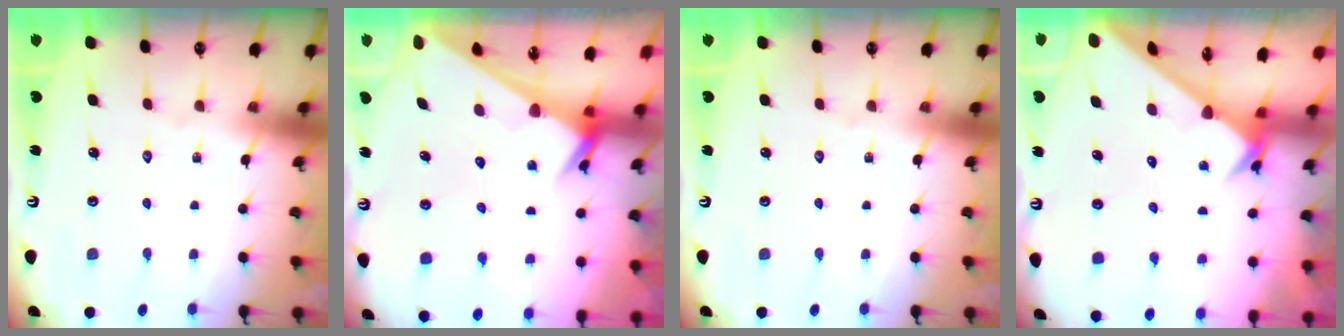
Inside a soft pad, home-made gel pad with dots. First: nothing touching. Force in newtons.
{"total": 1.8, "press": 1.8, "slide": 0.1}
{"total": 0.0}
{"total": 2.5, "press": 2.5, "slide": 0.2}